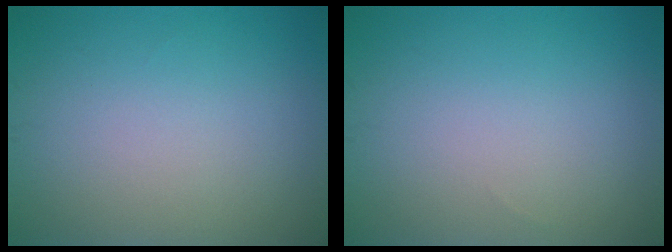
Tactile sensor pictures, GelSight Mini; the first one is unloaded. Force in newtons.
{"total": 0.0}